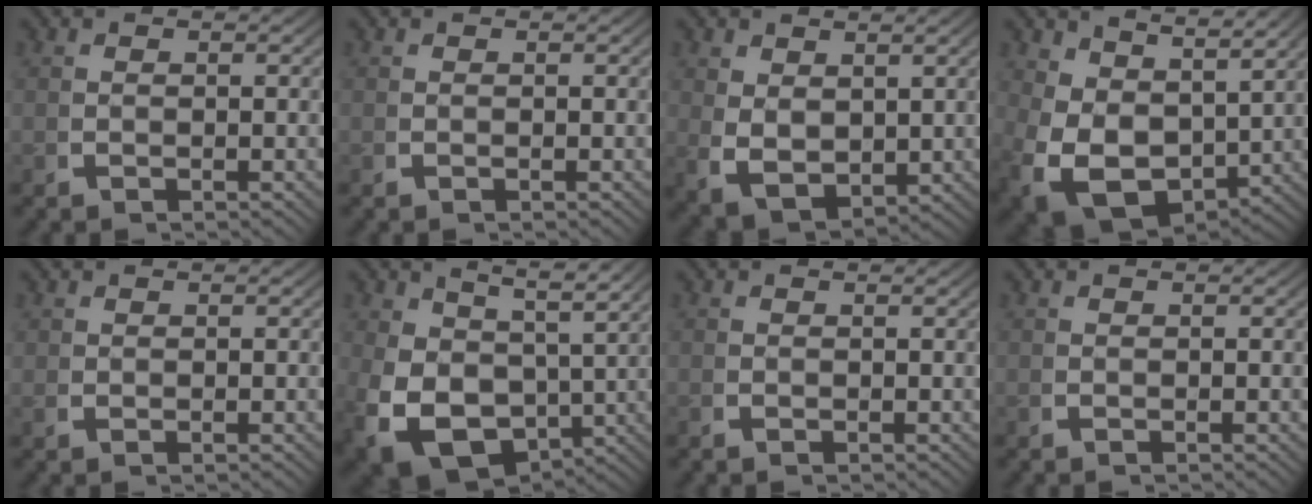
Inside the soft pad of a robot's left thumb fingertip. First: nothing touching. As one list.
[{"total": 0.0}, {"total": 5.8, "force": [-0.1, 4.4, 3.7], "torque": [-0.099, -0.035, 0.022]}, {"total": 9.3, "force": [-2.3, 6.4, 6.4], "torque": [-0.163, -0.065, -0.014]}, {"total": 0.5, "force": [0.4, 0.3, 0.2], "torque": [-0.005, -0.002, 0.011]}, {"total": 11.0, "force": [-2.2, 7.8, 7.5], "torque": [-0.171, -0.060, -0.008]}, {"total": 0.0}, {"total": 0.0}]